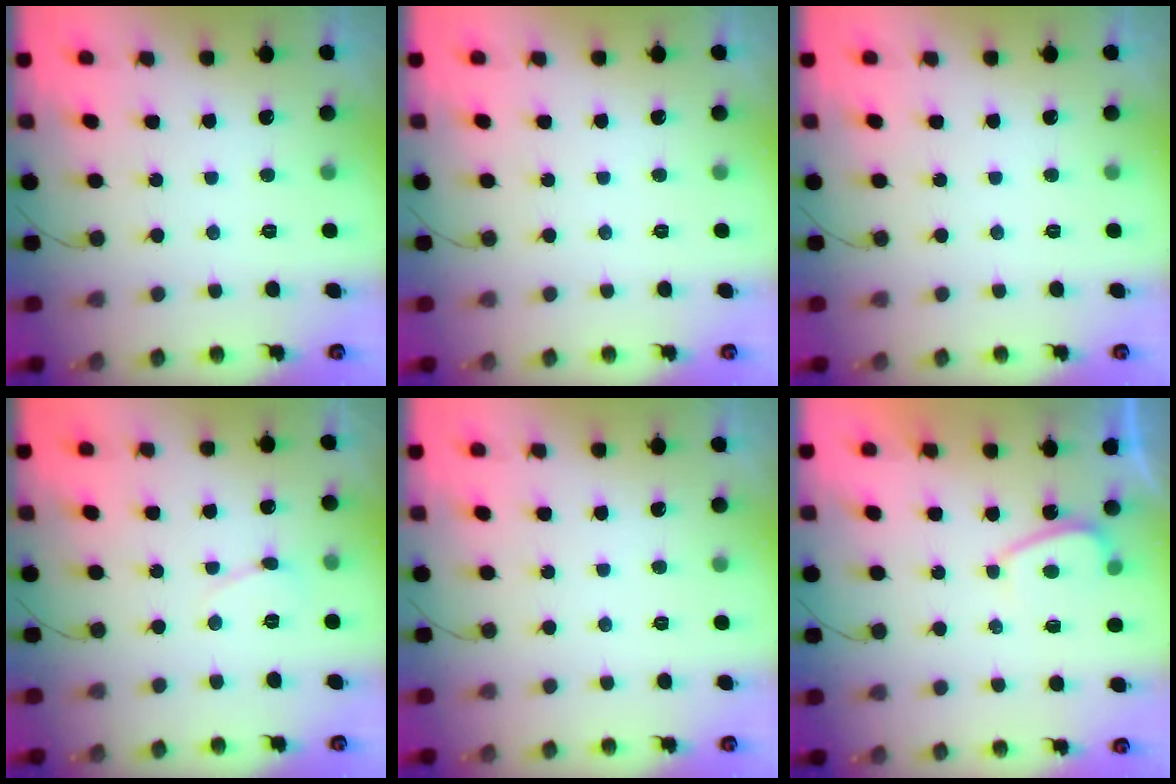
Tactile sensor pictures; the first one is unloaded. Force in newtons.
{"total": 0.0}
{"total": 0.0}
{"total": 4.4, "press": 4.4, "slide": 0.6}
{"total": 0.0}
{"total": 2.2, "press": 2.1, "slide": 0.6}